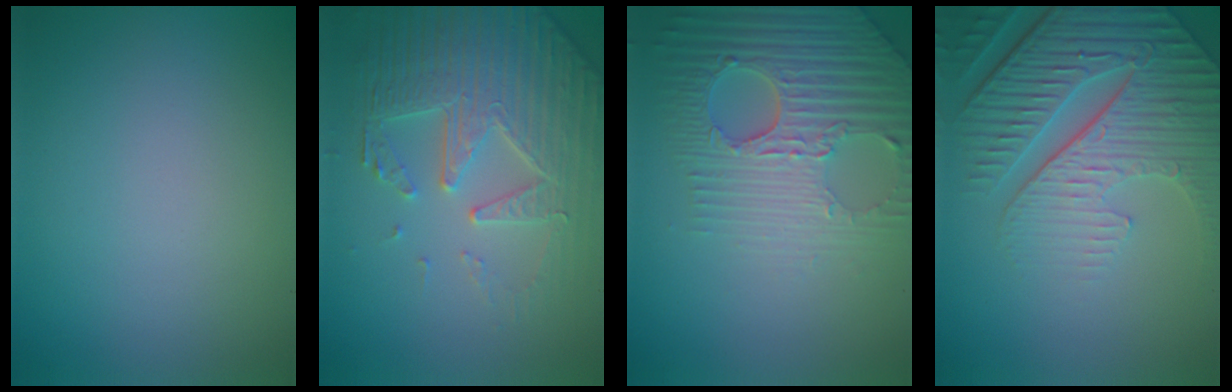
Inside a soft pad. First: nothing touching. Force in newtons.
{"total": 5.9, "press": 5.2, "slide": 2.8}
{"total": 7.7, "press": 5.5, "slide": 5.4}
{"total": 8.0, "press": 6.2, "slide": 5.1}